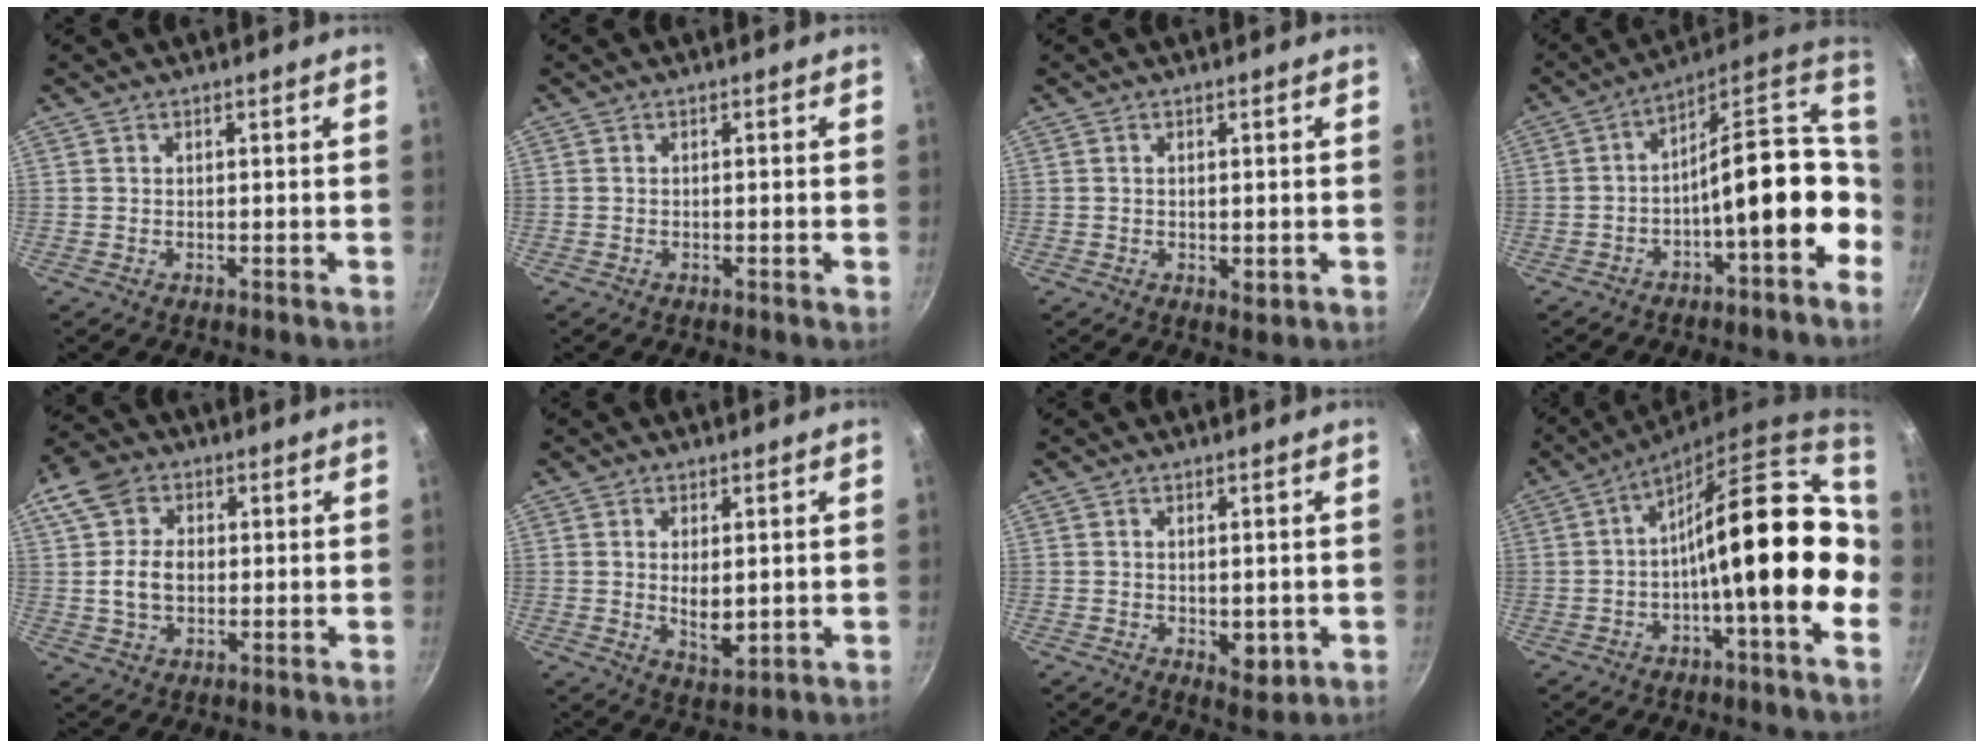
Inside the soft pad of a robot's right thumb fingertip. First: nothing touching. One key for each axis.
{"total": 0.8, "fx": -0.2, "fy": 0.0, "fz": 0.8, "tx": -0.016, "ty": 0.001, "tz": -0.006}
{"total": 1.8, "fx": -0.1, "fy": 0.8, "fz": 1.6, "tx": -0.024, "ty": -0.006, "tz": -0.001}
{"total": 15.9, "fx": -2.2, "fy": 6.8, "fz": 14.2, "tx": -0.172, "ty": 0.042, "tz": -0.035}
{"total": 9.3, "fx": 0.8, "fy": 6.9, "fz": 6.1, "tx": -0.097, "ty": 0.009, "tz": 0.004}
{"total": 5.5, "fx": 0.4, "fy": 2.6, "fz": 4.9, "tx": -0.077, "ty": -0.017, "tz": 0.015}
{"total": 4.6, "fx": -0.7, "fy": 2.4, "fz": 3.9, "tx": -0.053, "ty": -0.015, "tz": -0.006}
{"total": 16.6, "fx": -1.8, "fy": 4.7, "fz": 15.8, "tx": -0.213, "ty": 0.036, "tz": -0.035}